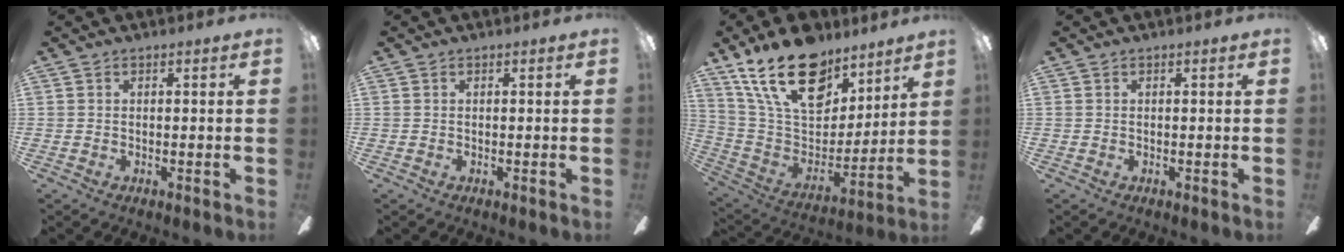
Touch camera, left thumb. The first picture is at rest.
{"total": 0.0}
{"total": 23.9, "force": [15.5, 12.5, 13.2], "torque": [-0.236, -0.085, 0.281]}
{"total": 0.0}